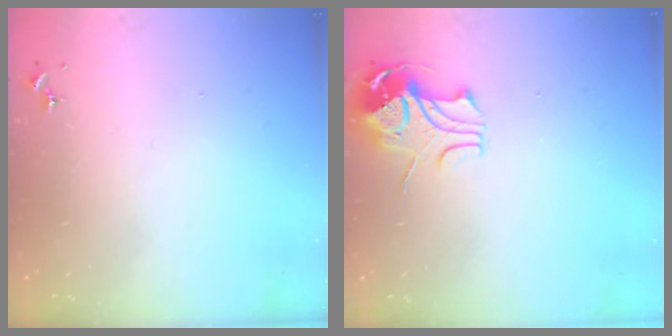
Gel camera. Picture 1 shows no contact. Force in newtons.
{"total": 9.0, "press": 8.9, "slide": 1.3}